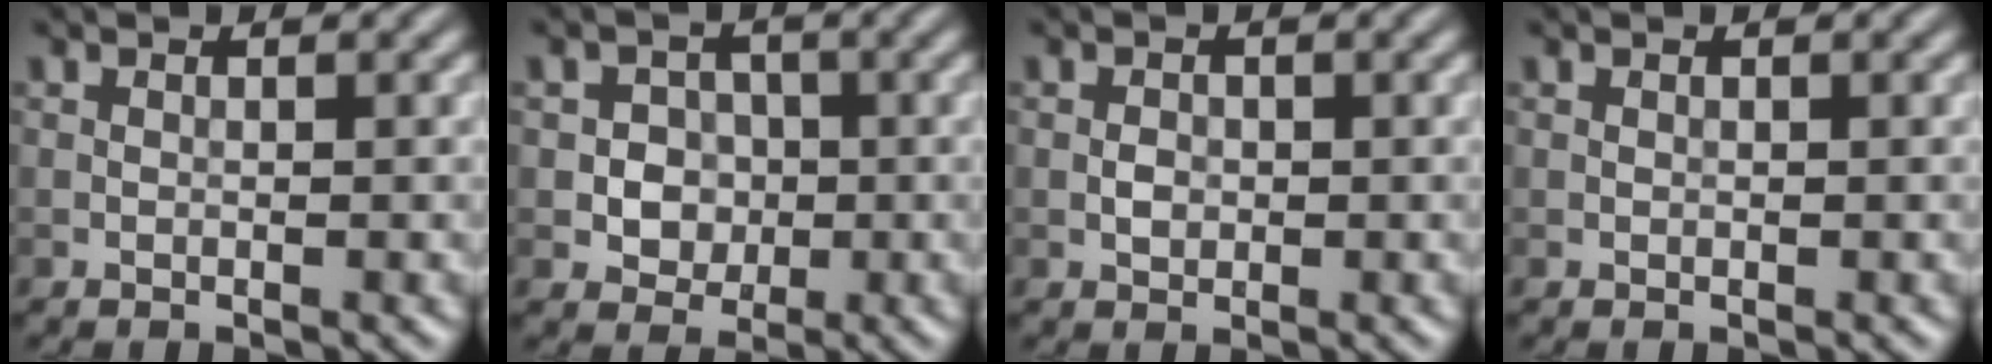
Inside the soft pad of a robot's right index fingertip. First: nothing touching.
{"total": 3.0, "force": [-0.4, 2.7, 1.3], "torque": [-0.002, -0.001, -0.018]}
{"total": 1.1, "force": [-0.1, 0.9, 0.7], "torque": [-0.011, -0.001, -0.004]}
{"total": 0.0}